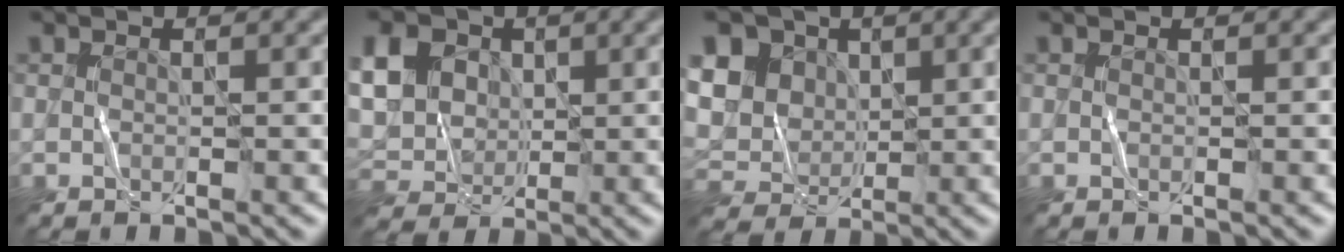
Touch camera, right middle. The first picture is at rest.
{"total": 6.1, "force": [1.9, 5.0, 2.9], "torque": [-0.100, 0.019, 0.033]}
{"total": 9.9, "force": [4.2, 7.9, 4.2], "torque": [-0.110, 0.025, 0.071]}
{"total": 0.0}